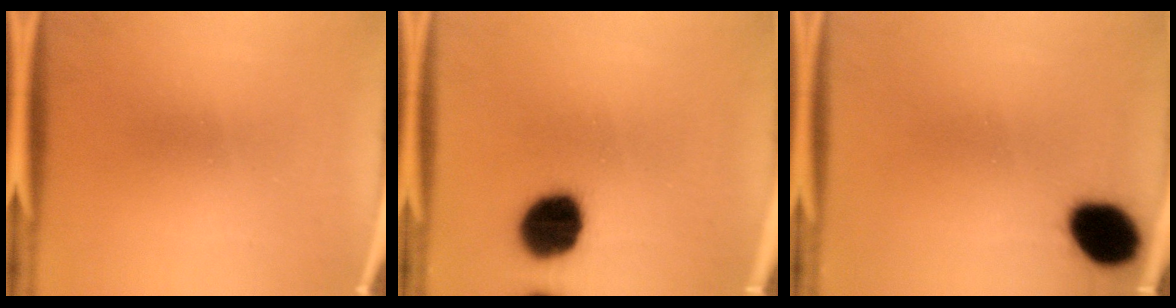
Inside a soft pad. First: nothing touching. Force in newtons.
{"total": 13.3}
{"total": 11.4}